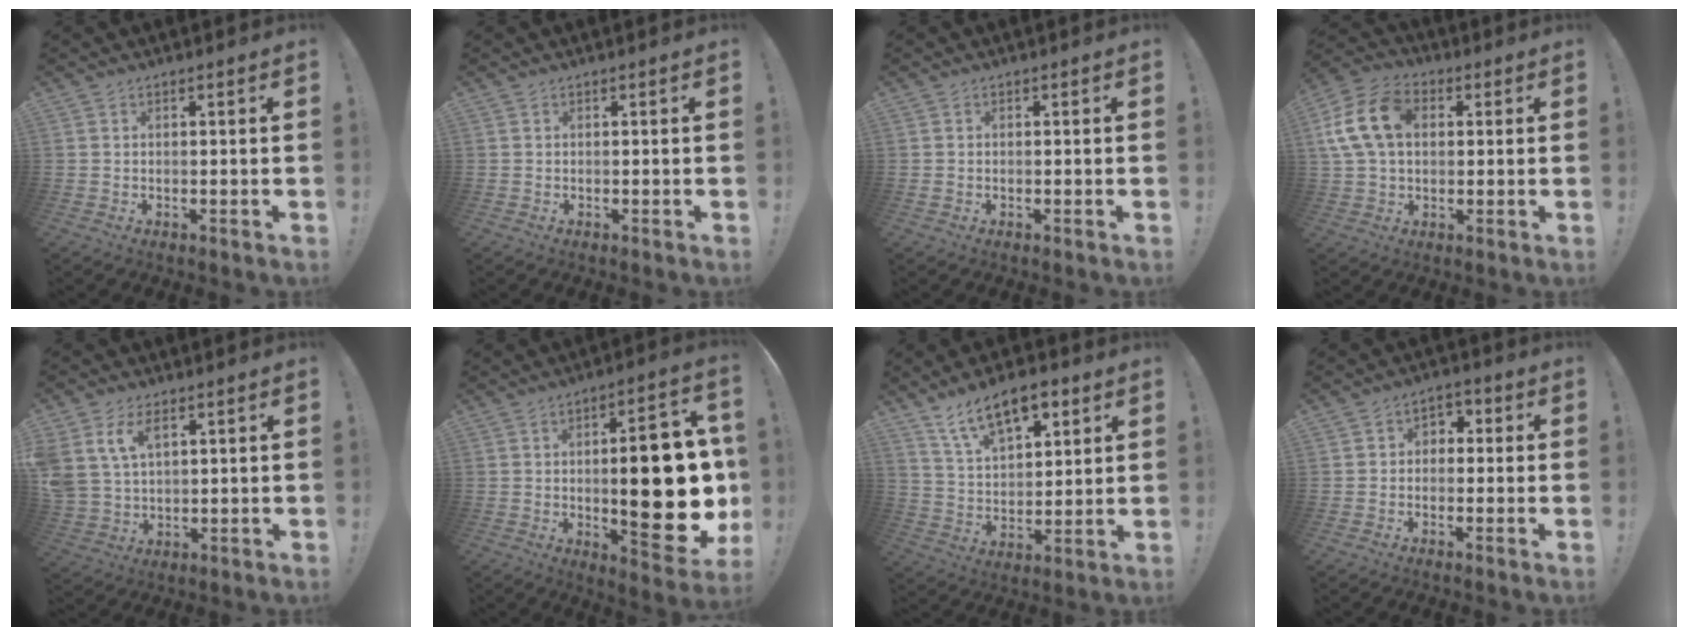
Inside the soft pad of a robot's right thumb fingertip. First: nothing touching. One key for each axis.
{"total": 0.0}
{"total": 0.6, "fx": -0.2, "fy": 0.5, "fz": 0.3, "tx": -0.013, "ty": 0.005, "tz": -0.002}
{"total": 15.7, "fx": 3.4, "fy": 11.3, "fz": 10.3, "tx": -0.198, "ty": 0.008, "tz": 0.067}
{"total": 9.0, "fx": 4.5, "fy": 5.7, "fz": 5.2, "tx": -0.112, "ty": -0.011, "tz": 0.087}
{"total": 22.8, "fx": -0.5, "fy": 7.9, "fz": 21.4, "tx": -0.294, "ty": -0.006, "tz": 0.000}
{"total": 14.1, "fx": 8.6, "fy": 7.0, "fz": 8.7, "tx": -0.139, "ty": -0.039, "tz": 0.155}
{"total": 4.0, "fx": -1.5, "fy": 3.3, "fz": 1.7, "tx": -0.028, "ty": 0.022, "tz": -0.026}